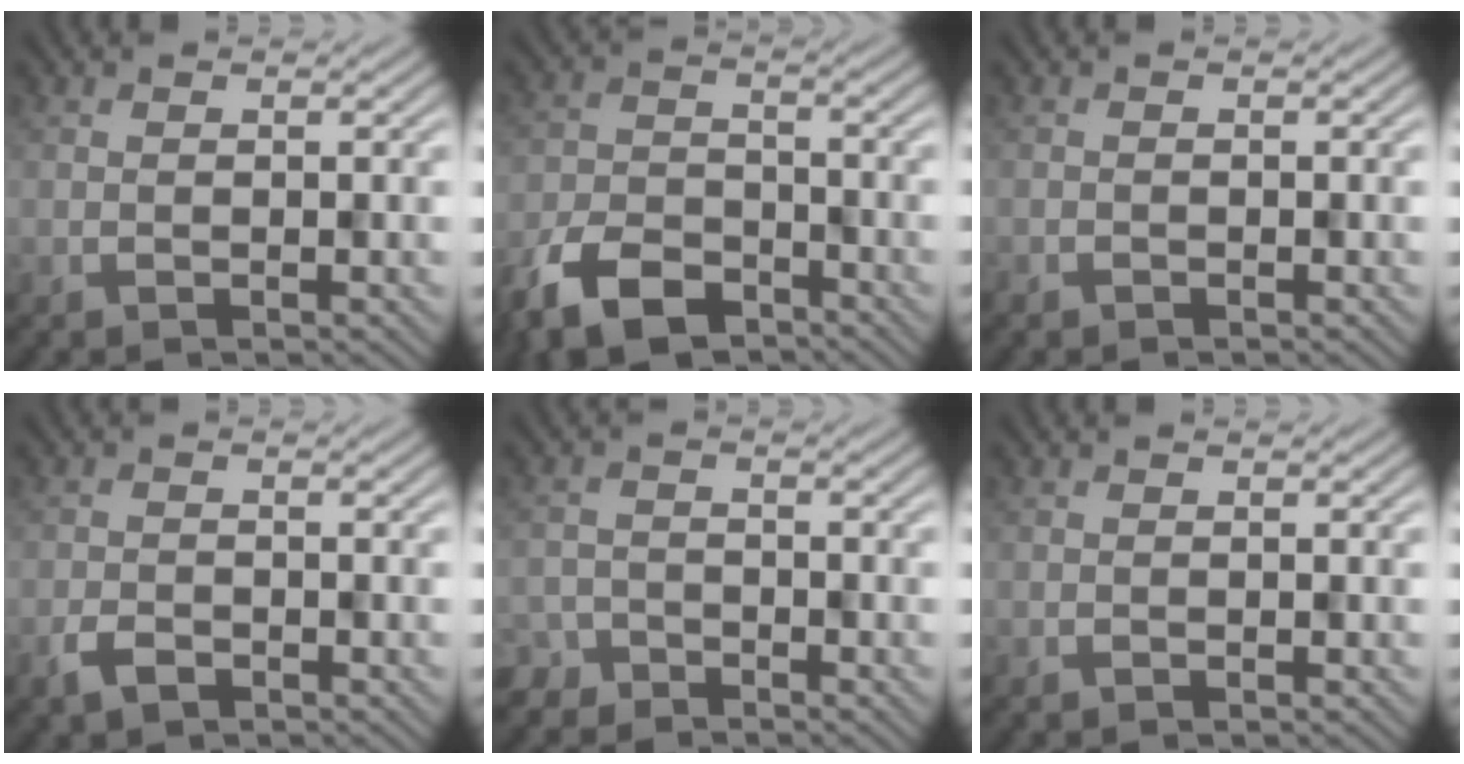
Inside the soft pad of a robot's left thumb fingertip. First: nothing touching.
{"total": 8.5, "force": [-6.3, 4.1, 3.9], "torque": [-0.075, -0.015, -0.127]}
{"total": 0.6, "force": [-0.4, 0.2, -0.4], "torque": [0.010, -0.001, -0.006]}
{"total": 2.2, "force": [-1.6, 1.3, 0.8], "torque": [-0.016, -0.004, -0.031]}
{"total": 2.6, "force": [-2.4, 1.0, -0.4], "torque": [0.012, -0.002, -0.052]}
{"total": 0.0}